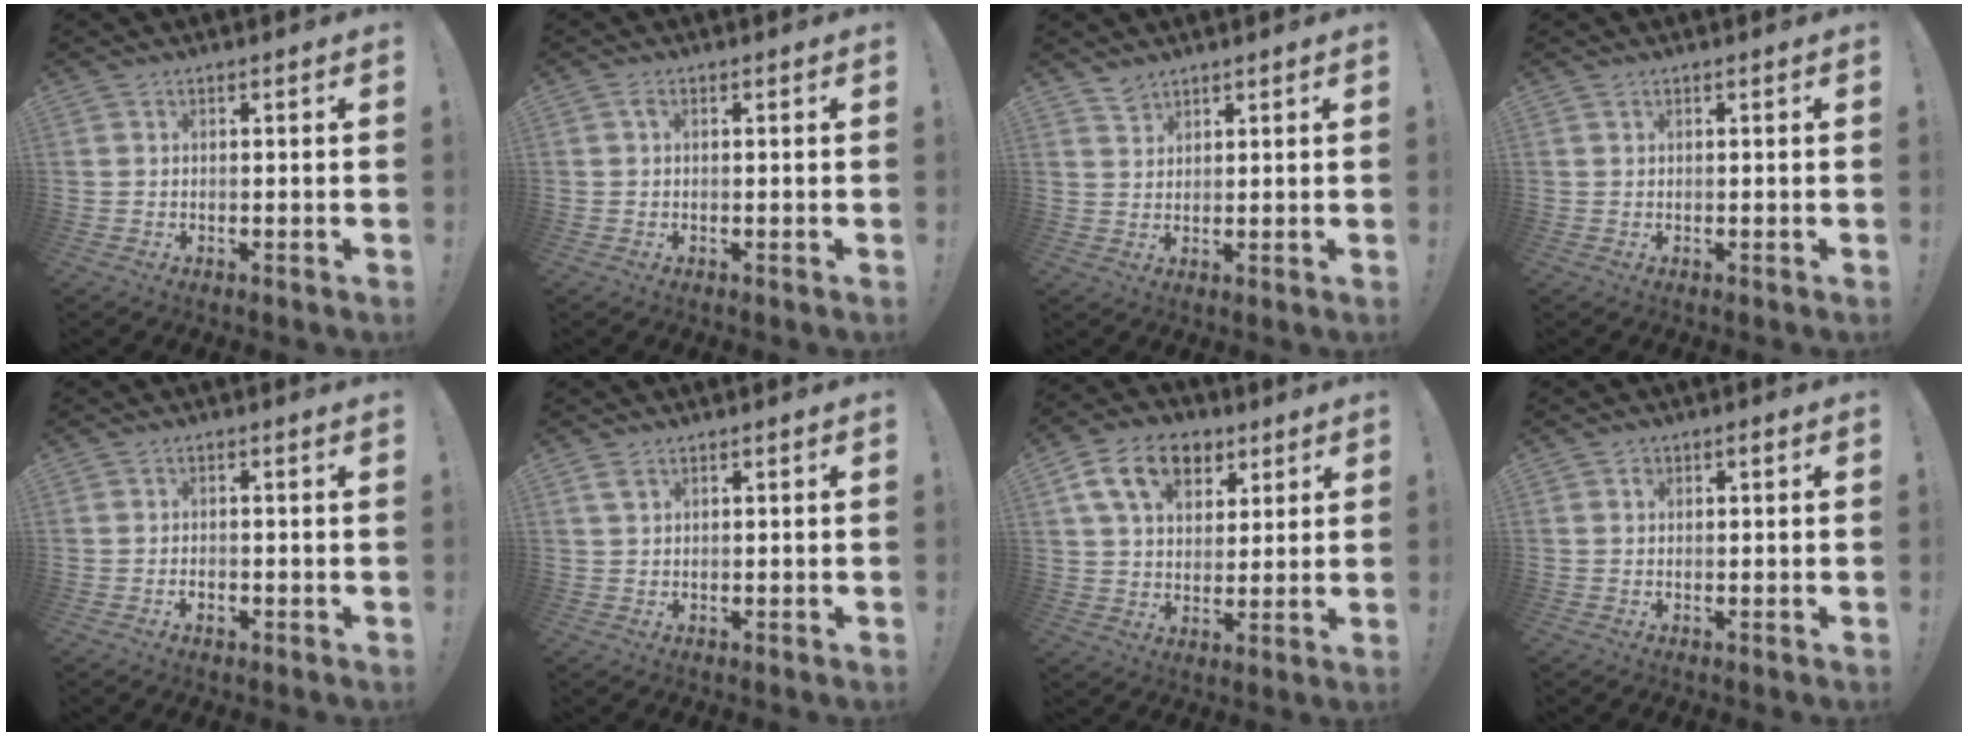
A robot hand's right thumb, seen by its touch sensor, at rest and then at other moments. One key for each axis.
{"total": 1.0, "fx": 0.2, "fy": 0.5, "fz": 0.8, "tx": -0.023, "ty": 0.007, "tz": 0.003}
{"total": 2.8, "fx": 2.6, "fy": 1.1, "fz": 0.5, "tx": 0.000, "ty": -0.018, "tz": 0.048}
{"total": 0.0}
{"total": 1.5, "fx": -0.6, "fy": 0.6, "fz": 1.1, "tx": -0.012, "ty": 0.000, "tz": -0.013}
{"total": 2.6, "fx": 1.5, "fy": 1.4, "fz": 1.6, "tx": -0.030, "ty": 0.002, "tz": 0.028}
{"total": 15.2, "fx": 7.3, "fy": 10.3, "fz": 8.4, "tx": -0.140, "ty": -0.018, "tz": 0.139}
{"total": 1.0, "fx": 0.4, "fy": 0.8, "fz": 0.5, "tx": -0.012, "ty": 0.005, "tz": 0.006}